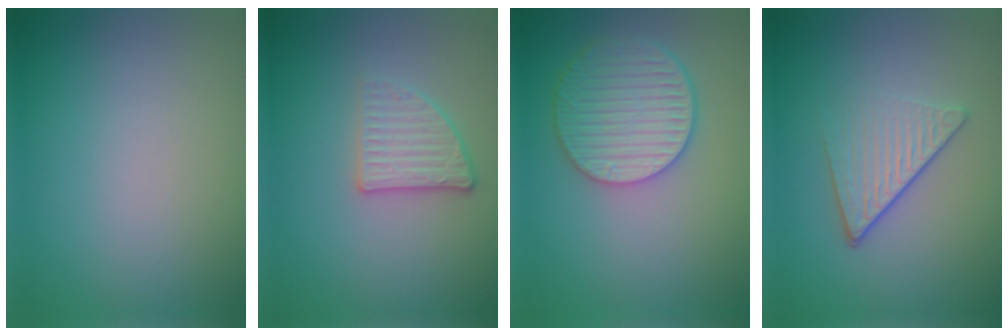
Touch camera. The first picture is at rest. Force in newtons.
{"total": 2.6, "press": 2.4, "slide": 1.2}
{"total": 5.5, "press": 4.9, "slide": 2.5}
{"total": 4.3, "press": 2.8, "slide": 3.2}